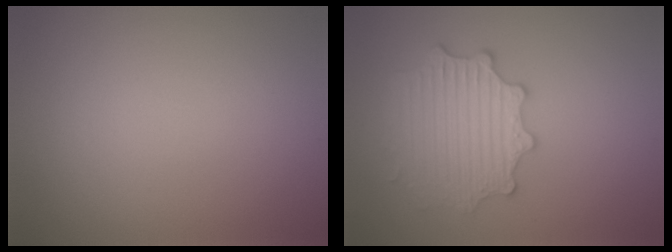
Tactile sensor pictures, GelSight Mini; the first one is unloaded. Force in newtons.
{"total": 3.6, "press": 3.6, "slide": 0.6}